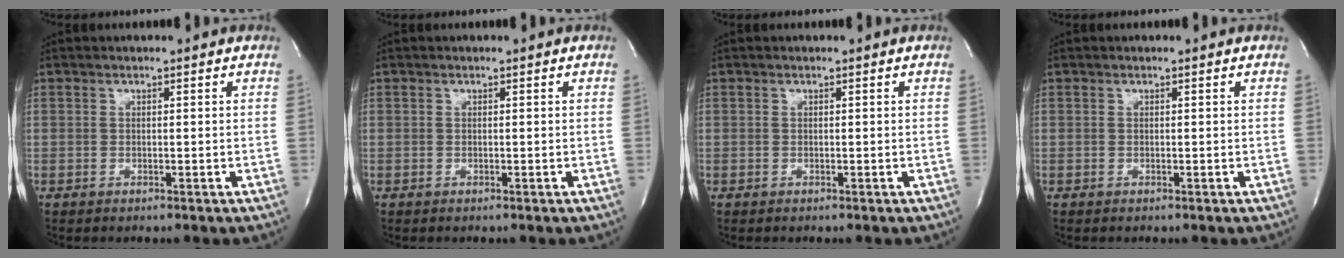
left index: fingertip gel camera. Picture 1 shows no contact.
{"total": 0.0}
{"total": 0.0}
{"total": 0.0}